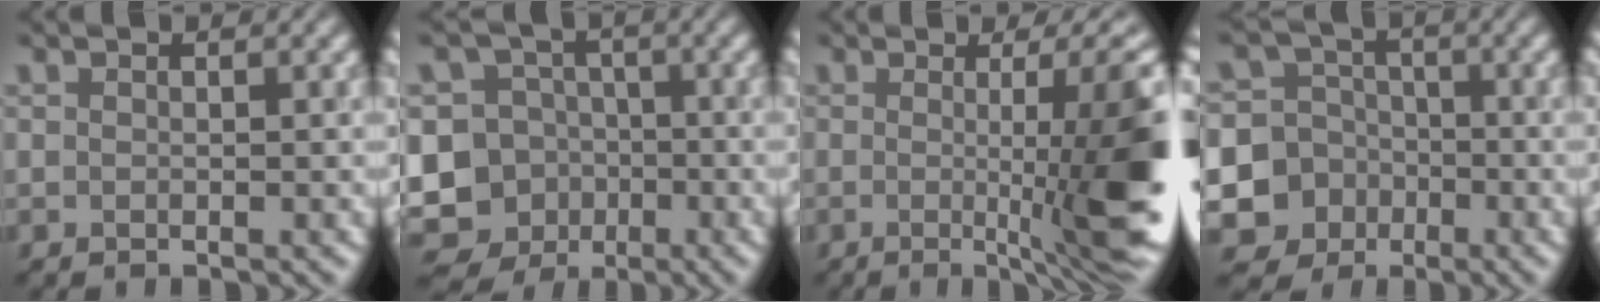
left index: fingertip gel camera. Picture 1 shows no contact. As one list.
[{"total": 14.9, "force": [-6.0, 13.3, 3.2], "torque": [-0.092, -0.020, -0.102]}, {"total": 10.2, "force": [-0.7, 1.8, 10.0], "torque": [-0.121, -0.009, -0.006]}, {"total": 9.8, "force": [-3.5, 9.0, 1.7], "torque": [-0.053, -0.013, -0.075]}]